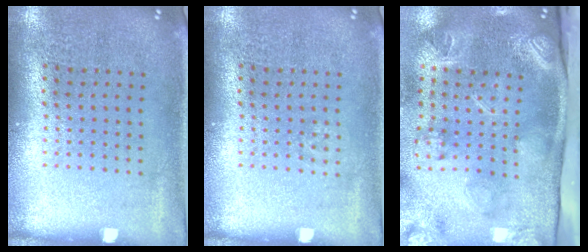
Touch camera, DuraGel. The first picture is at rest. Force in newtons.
{"total": 0.7, "press": 0.7, "slide": 0.1}
{"total": 4.6, "press": 3.2, "slide": 3.3}